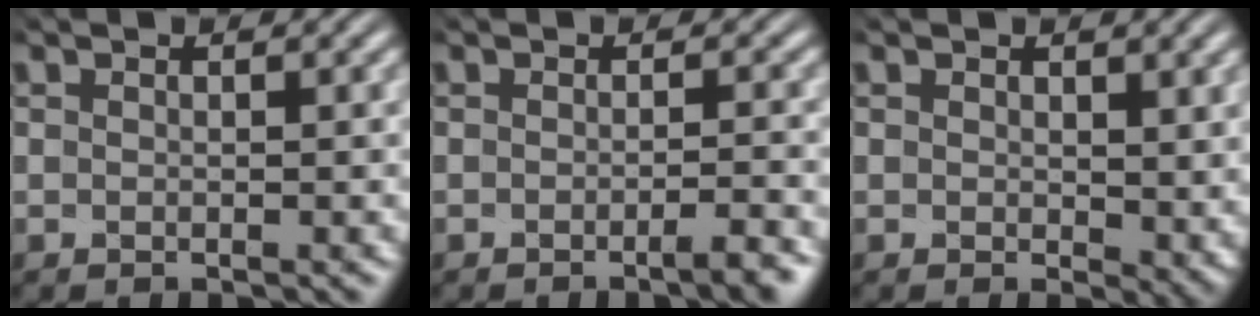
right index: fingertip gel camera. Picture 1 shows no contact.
{"total": 1.8, "force": [-1.3, 0.1, 1.2], "torque": [-0.015, 0.005, -0.028]}
{"total": 1.4, "force": [0.4, 0.6, 1.2], "torque": [-0.012, -0.014, 0.013]}